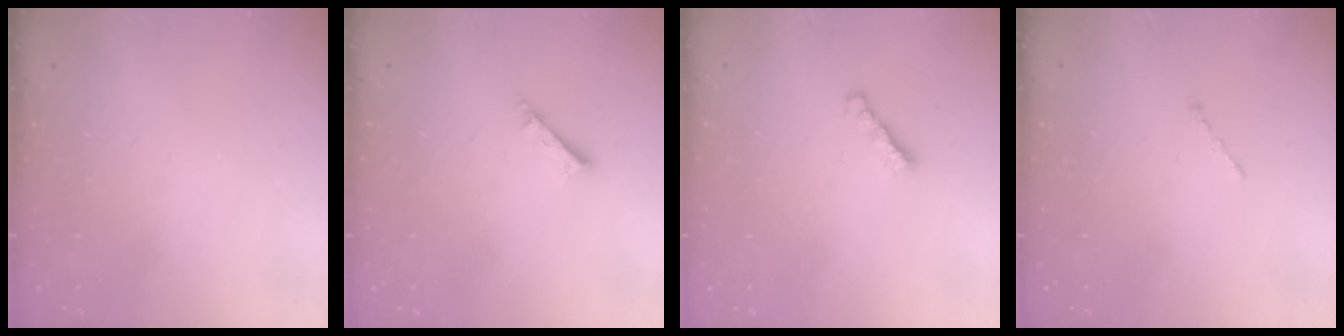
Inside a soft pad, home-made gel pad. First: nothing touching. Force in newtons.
{"total": 2.5, "press": 2.5, "slide": 0.1}
{"total": 1.8, "press": 1.7, "slide": 0.6}
{"total": 1.0, "press": 0.9, "slide": 0.3}